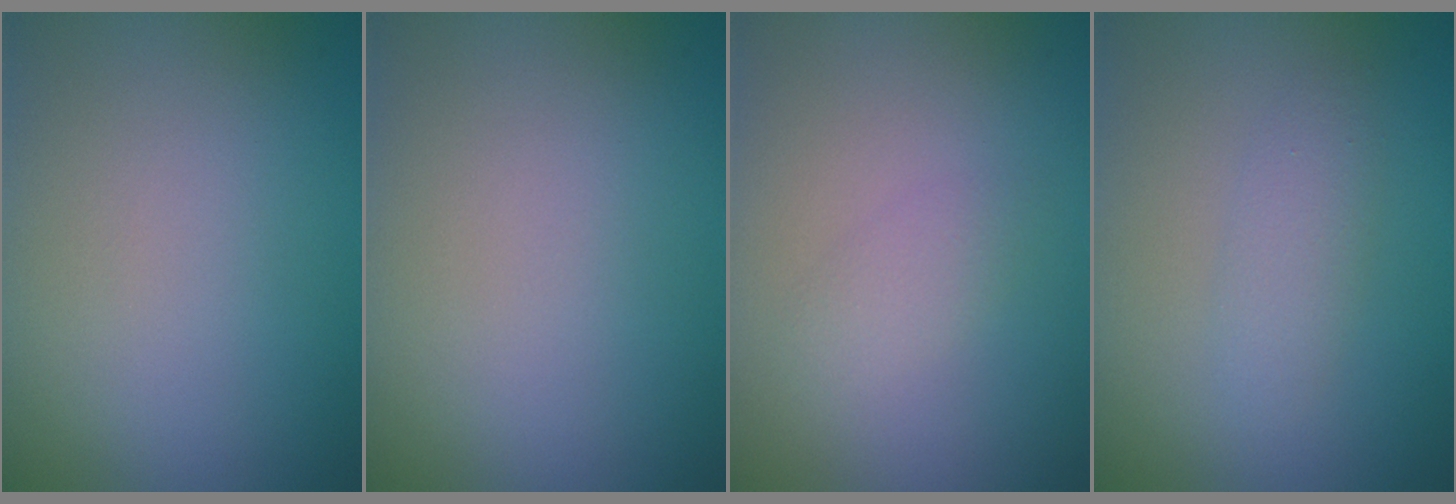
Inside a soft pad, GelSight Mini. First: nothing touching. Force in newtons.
{"total": 0.0}
{"total": 1.3, "press": 1.3, "slide": 0.1}
{"total": 1.7, "press": 1.7, "slide": 0.0}